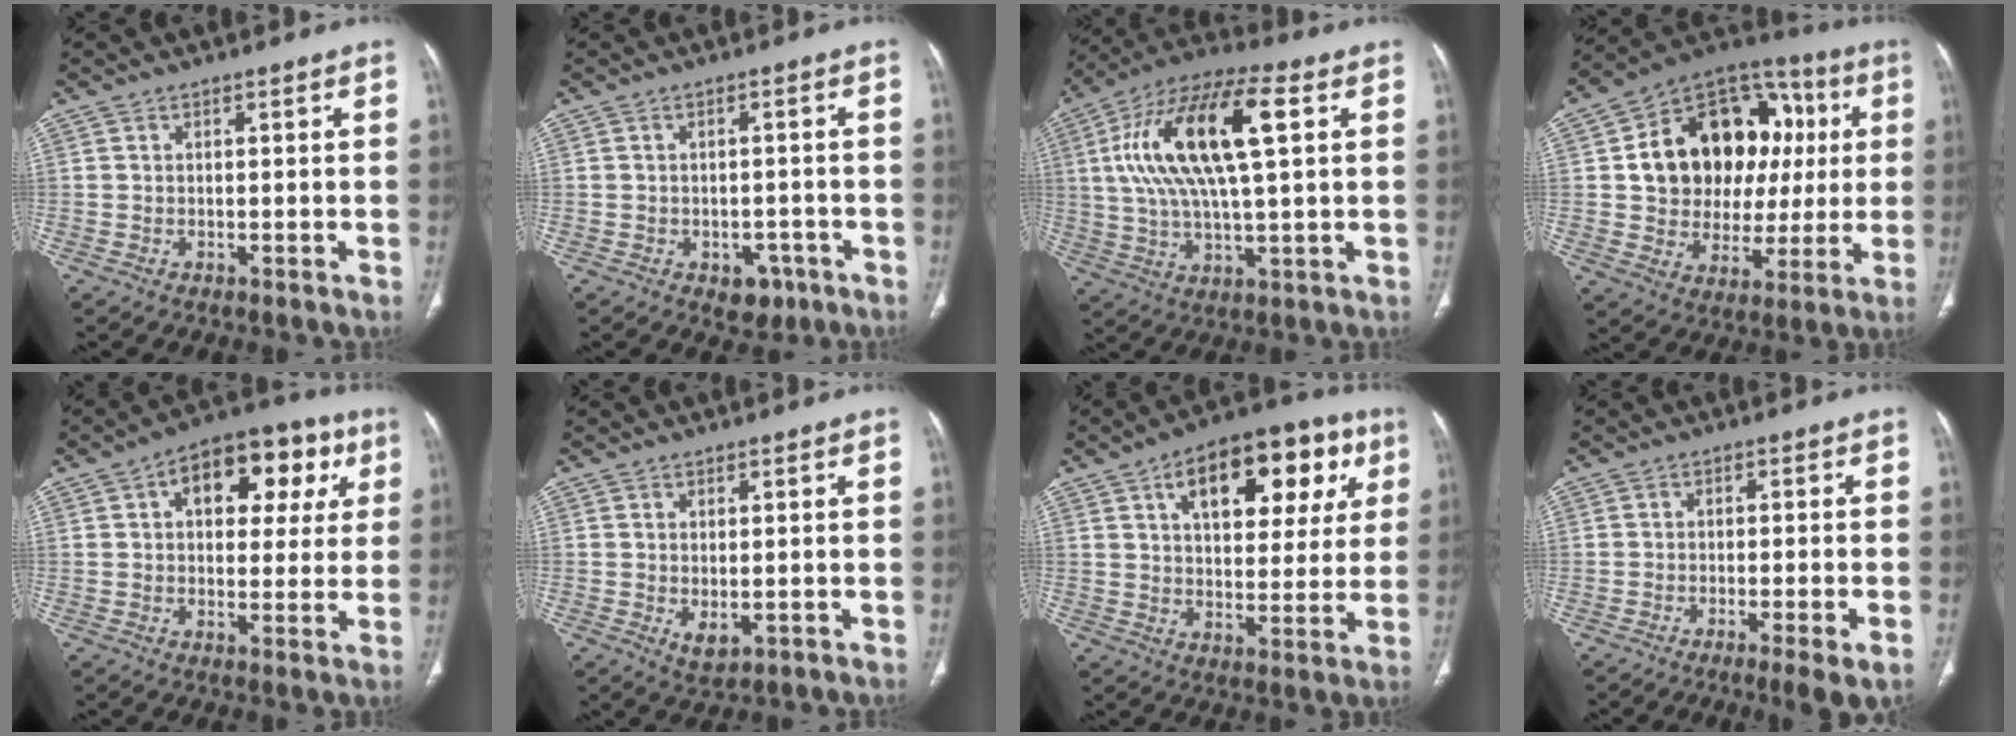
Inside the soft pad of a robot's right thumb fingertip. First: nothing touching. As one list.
[{"total": 4.5, "force": [-2.3, 3.1, 2.3], "torque": [-0.011, 0.012, -0.022]}, {"total": 20.5, "force": [4.9, 7.0, 18.6], "torque": [-0.365, 0.018, 0.082]}, {"total": 24.0, "force": [4.0, 17.5, 15.9], "torque": [-0.196, 0.032, 0.071]}, {"total": 15.8, "force": [5.4, 9.3, 11.6], "torque": [-0.107, 0.018, 0.070]}, {"total": 3.5, "force": [-0.8, 1.8, 2.8], "torque": [-0.043, -0.007, 0.001]}, {"total": 20.3, "force": [8.2, 10.7, 15.2], "torque": [-0.168, 0.006, 0.117]}, {"total": 6.2, "force": [-3.4, 0.3, 5.2], "torque": [-0.082, -0.004, -0.050]}]